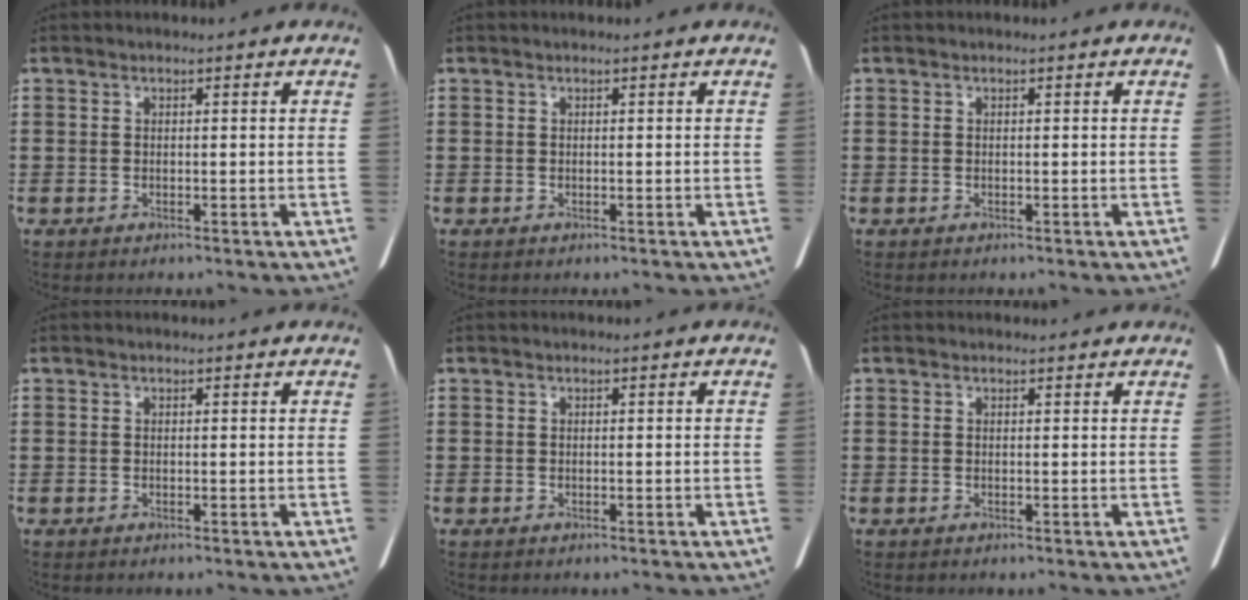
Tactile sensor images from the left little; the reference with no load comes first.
{"total": 0.0}
{"total": 0.0}
{"total": 0.0}
{"total": 0.0}
{"total": 0.5, "force": [0.4, 0.2, 0.2], "torque": [0.003, 0.000, 0.006]}